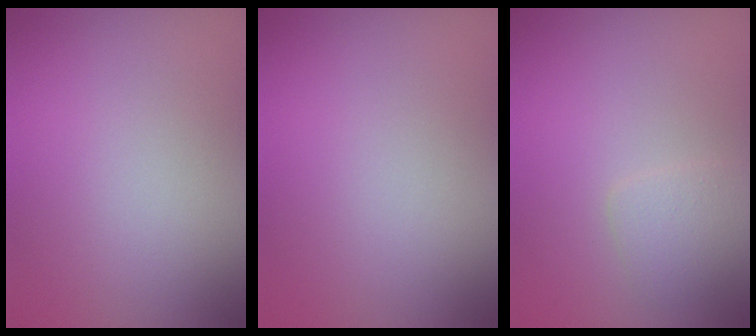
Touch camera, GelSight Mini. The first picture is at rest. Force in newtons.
{"total": 0.0}
{"total": 1.5, "press": 1.5, "slide": 0.1}